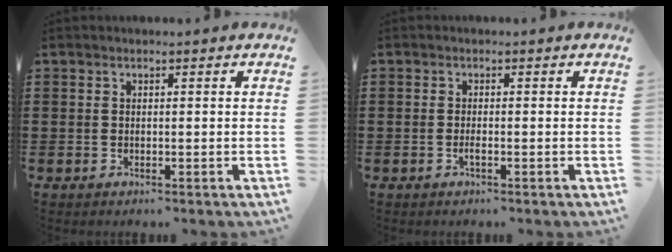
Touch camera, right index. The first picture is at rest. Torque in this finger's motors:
{"motor_torque": [2.14, 0.00, 0.14, 0.03]}